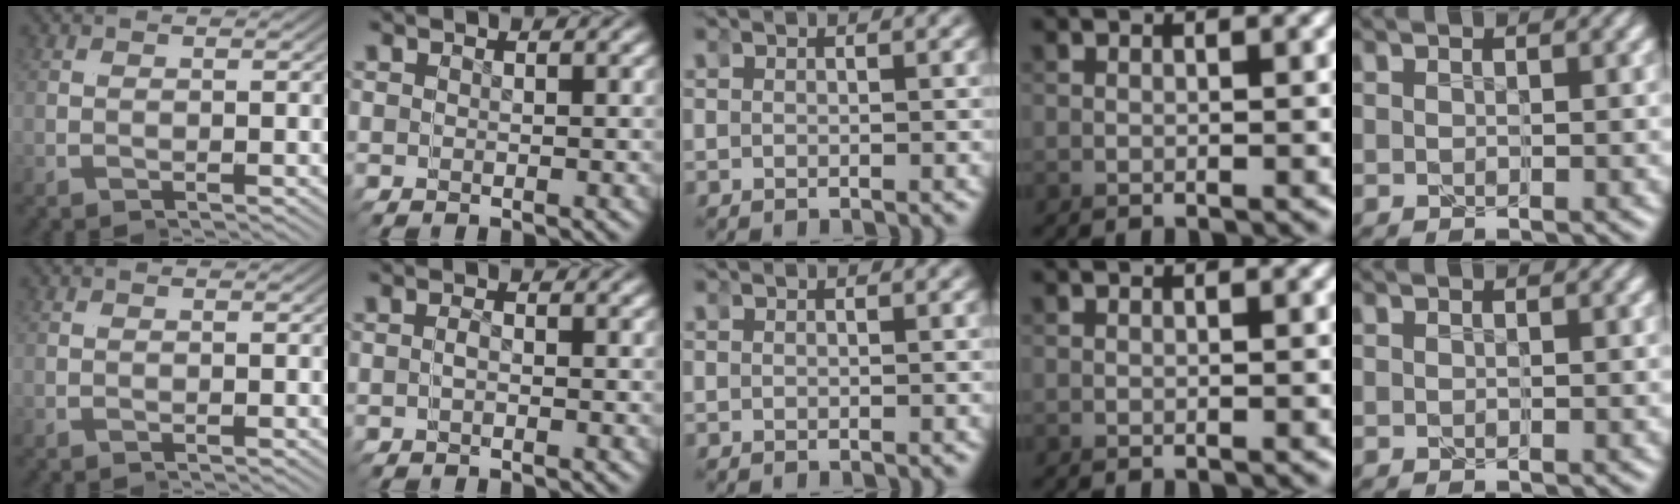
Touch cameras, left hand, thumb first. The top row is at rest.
{"index": {"total": 1.2, "force": [-1.0, -0.2, -0.6], "torque": [-0.012, -0.013, -0.010]}}